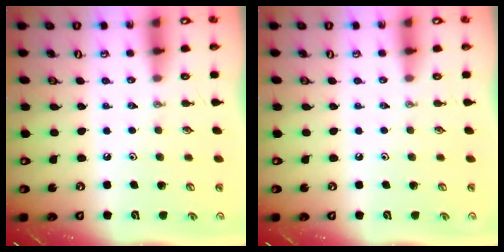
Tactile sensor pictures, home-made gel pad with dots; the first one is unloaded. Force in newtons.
{"total": 0.0}